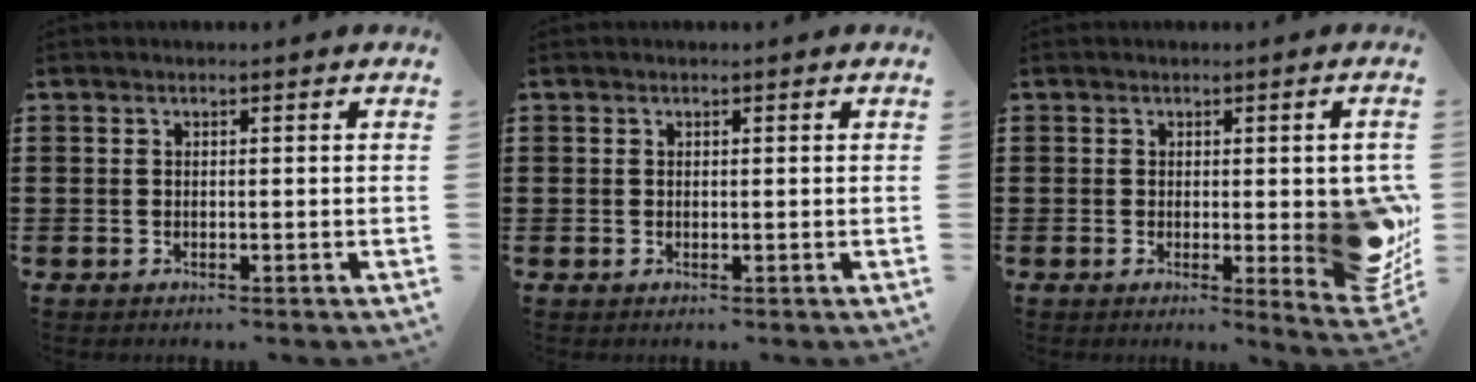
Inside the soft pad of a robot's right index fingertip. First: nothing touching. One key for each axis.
{"total": 0.5, "fx": 0.3, "fy": 0.5, "fz": 0.0, "tx": -0.001, "ty": 0.002, "tz": 0.005}
{"total": 7.9, "fx": -0.4, "fy": 2.0, "fz": 7.6, "tx": -0.087, "ty": -0.022, "tz": -0.001}